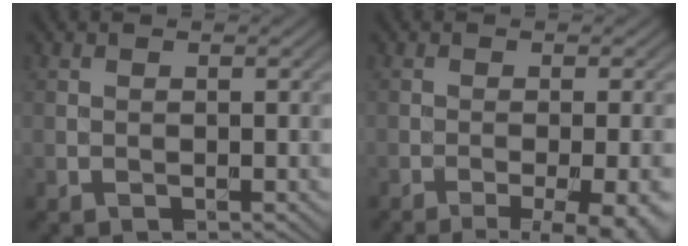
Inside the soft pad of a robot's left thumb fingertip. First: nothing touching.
{"total": 9.1, "force": [-4.6, 2.4, 7.5], "torque": [-0.089, -0.003, -0.052]}